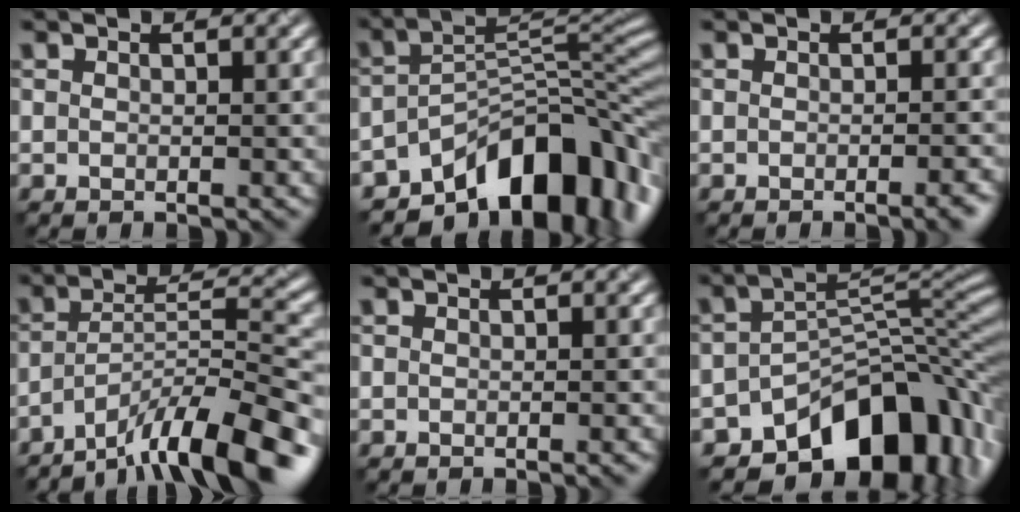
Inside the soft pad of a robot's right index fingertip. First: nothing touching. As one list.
[{"total": 11.7, "force": [-7.5, 5.3, 7.4], "torque": [-0.089, 0.001, -0.127]}, {"total": 2.0, "force": [-1.2, 0.4, 1.6], "torque": [-0.019, 0.001, -0.012]}, {"total": 11.4, "force": [-8.4, 2.1, 7.4], "torque": [-0.105, 0.023, -0.142]}, {"total": 0.8, "force": [-0.3, 0.1, 0.7], "torque": [-0.009, -0.001, 0.000]}, {"total": 11.4, "force": [-7.3, 5.9, 6.4], "torque": [-0.071, 0.000, -0.127]}]